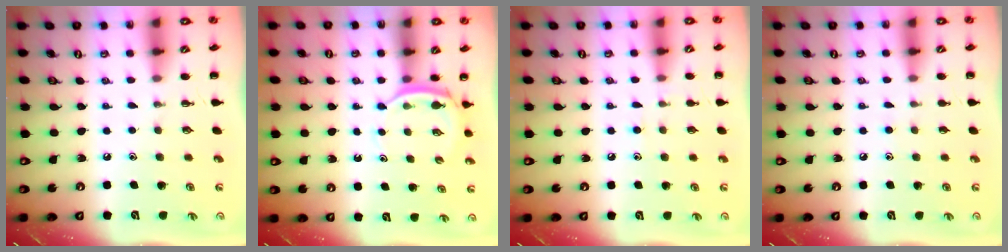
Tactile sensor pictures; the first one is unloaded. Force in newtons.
{"total": 4.0, "press": 3.8, "slide": 1.3}
{"total": 6.6, "press": 6.2, "slide": 2.2}
{"total": 4.5, "press": 4.1, "slide": 1.8}